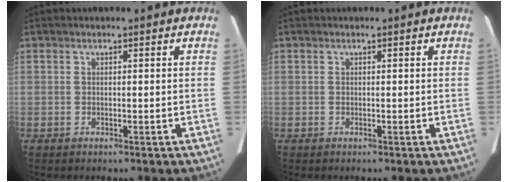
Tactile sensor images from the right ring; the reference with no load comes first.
{"total": 0.0}